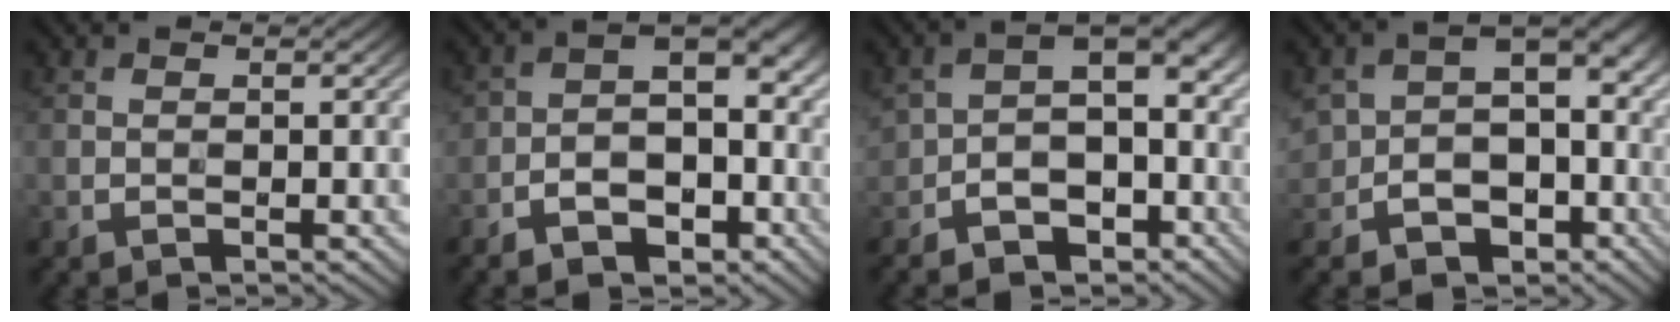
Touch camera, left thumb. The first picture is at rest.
{"total": 8.0, "force": [-4.2, 4.9, 4.8], "torque": [-0.073, -0.013, -0.073]}
{"total": 8.7, "force": [-5.0, 5.6, 4.4], "torque": [-0.079, -0.025, -0.085]}
{"total": 11.2, "force": [-4.1, 8.9, 5.4], "torque": [-0.104, -0.025, -0.066]}